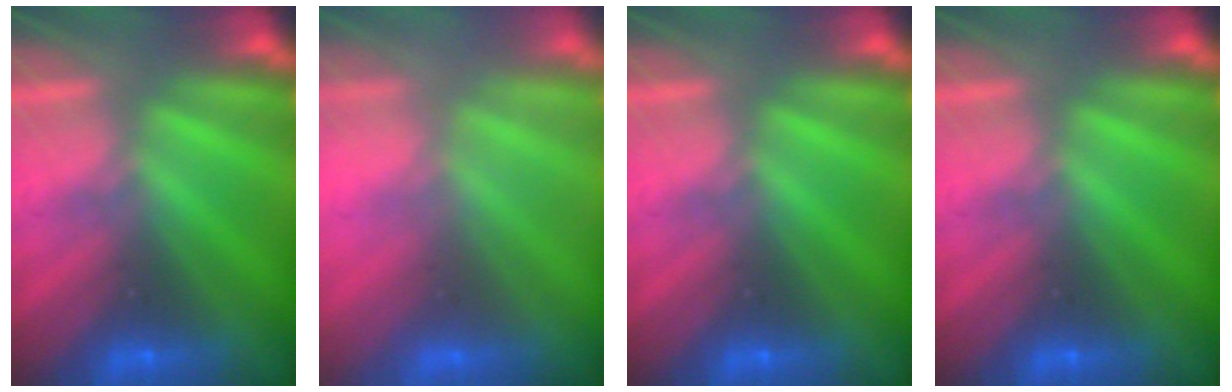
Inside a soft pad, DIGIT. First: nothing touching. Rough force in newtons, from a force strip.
{"total": 2.6}
{"total": 0.0}
{"total": 0.0}